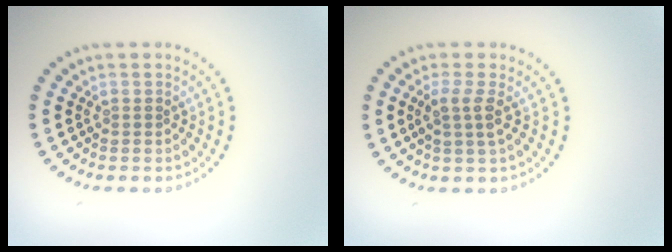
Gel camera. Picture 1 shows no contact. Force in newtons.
{"total": 1.9, "press": 1.6, "slide": 1.1}